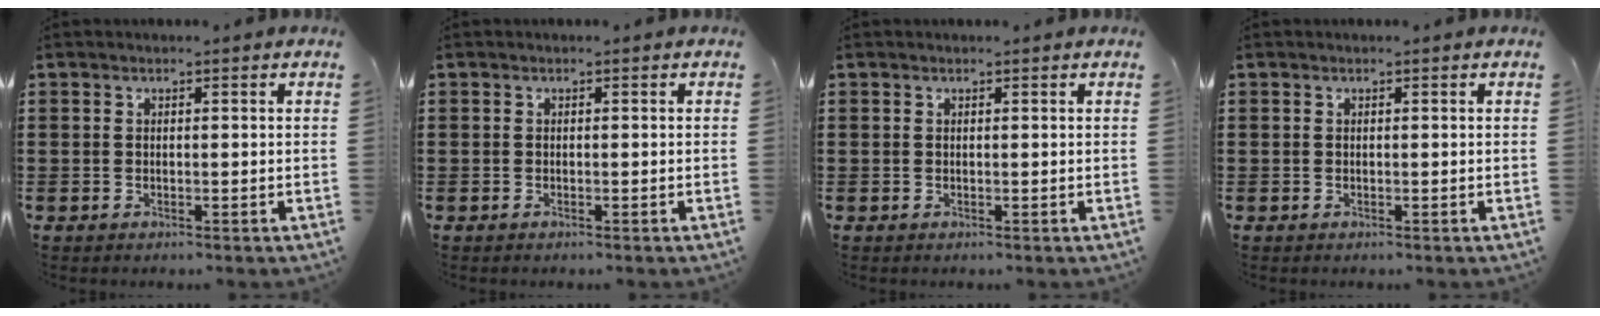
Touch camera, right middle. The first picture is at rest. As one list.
[{"total": 0.0}, {"total": 0.0}, {"total": 0.0}]